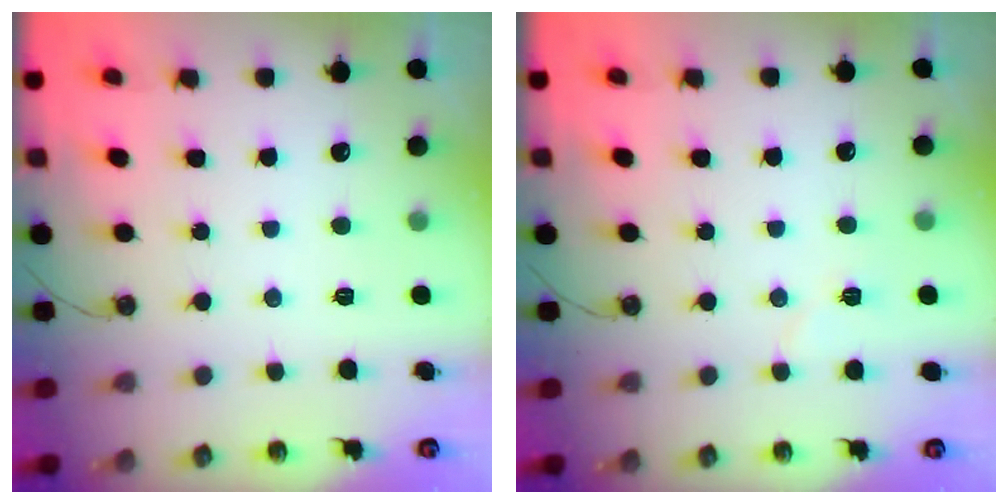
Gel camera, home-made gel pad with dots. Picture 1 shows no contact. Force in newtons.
{"total": 5.3, "press": 5.0, "slide": 1.8}